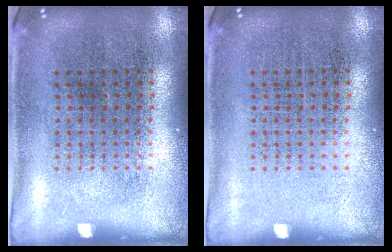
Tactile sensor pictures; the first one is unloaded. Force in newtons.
{"total": 0.0}